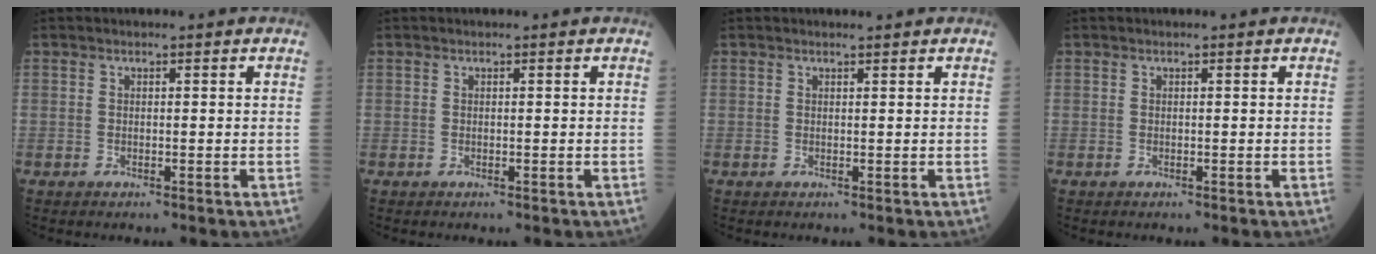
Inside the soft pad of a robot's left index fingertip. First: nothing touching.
{"total": 0.0}
{"total": 0.5, "force": [0.5, -0.1, 0.1], "torque": [-0.008, -0.005, 0.008]}
{"total": 0.0}